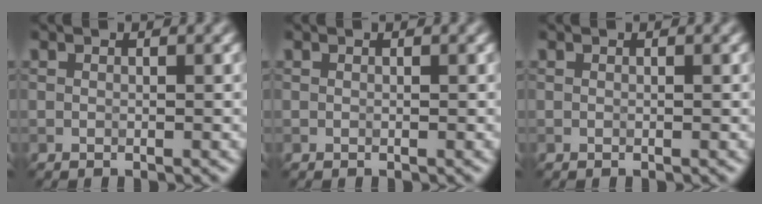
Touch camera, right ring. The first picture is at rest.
{"total": 0.0}
{"total": 0.0}